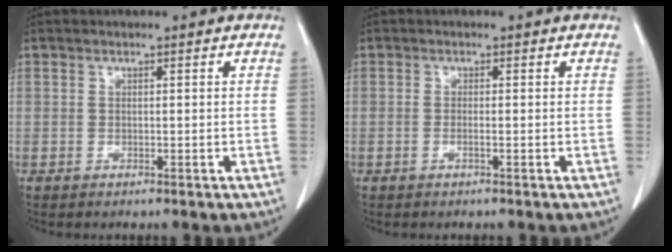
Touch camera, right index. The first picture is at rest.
{"total": 0.6, "force": [-0.3, -0.1, 0.5], "torque": [-0.013, 0.001, -0.005]}